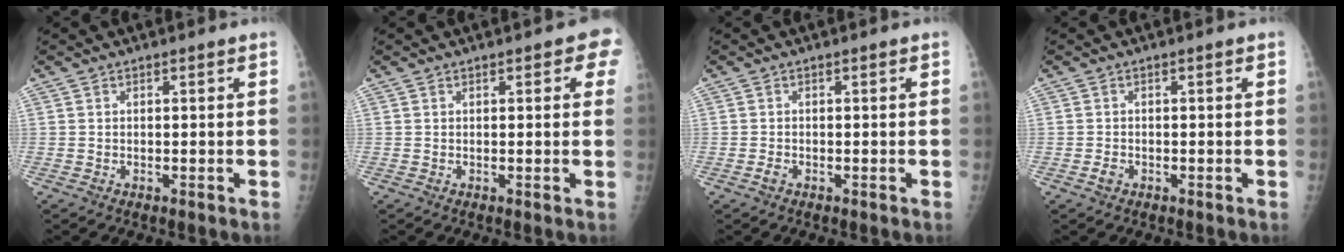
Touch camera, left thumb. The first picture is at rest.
{"total": 3.4, "force": [1.5, 1.5, 2.7], "torque": [-0.010, 0.001, 0.008]}
{"total": 0.8, "force": [-0.5, 0.5, 0.5], "torque": [-0.012, -0.001, -0.011]}
{"total": 1.2, "force": [-0.6, 0.8, 0.6], "torque": [-0.012, 0.001, -0.012]}